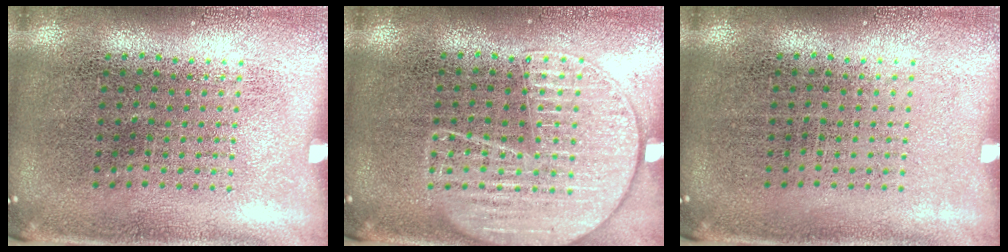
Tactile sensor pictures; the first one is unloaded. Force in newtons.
{"total": 2.9, "press": 2.9, "slide": 0.3}
{"total": 0.0}